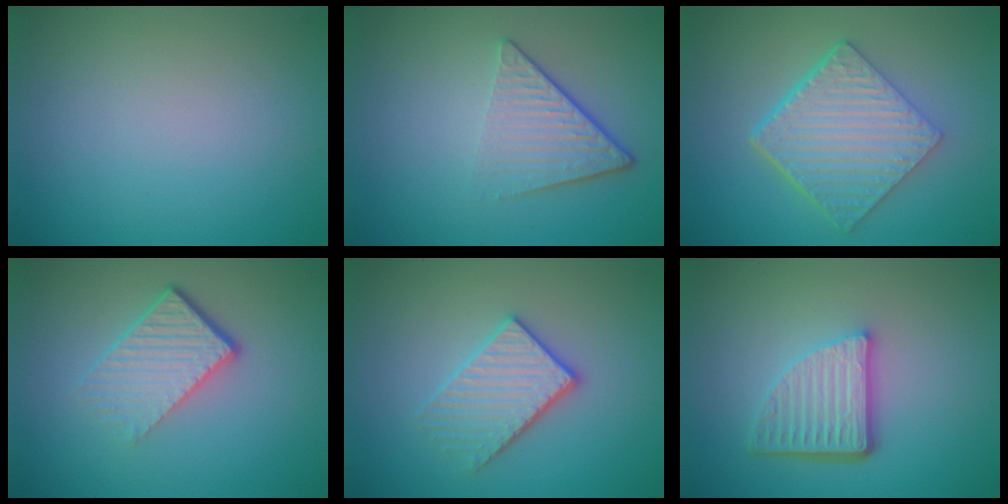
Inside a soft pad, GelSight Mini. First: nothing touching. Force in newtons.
{"total": 4.6, "press": 2.8, "slide": 3.7}
{"total": 6.6, "press": 4.7, "slide": 4.7}
{"total": 4.7, "press": 2.8, "slide": 3.8}
{"total": 3.3, "press": 3.1, "slide": 1.1}
{"total": 5.2, "press": 3.6, "slide": 3.7}